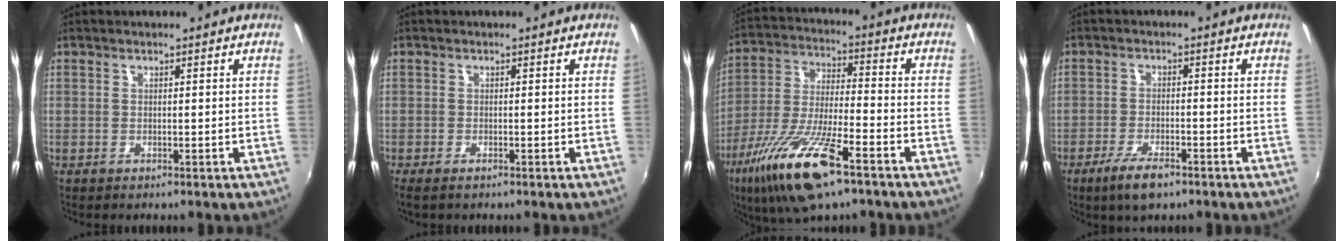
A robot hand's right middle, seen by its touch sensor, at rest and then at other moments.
{"total": 2.2, "force": [-1.6, 0.5, 1.4], "torque": [-0.027, -0.011, -0.027]}
{"total": 17.8, "force": [-10.4, 4.5, 13.7], "torque": [-0.283, -0.042, -0.197]}
{"total": 6.1, "force": [-4.2, 1.9, 4.1], "torque": [-0.100, -0.016, -0.076]}